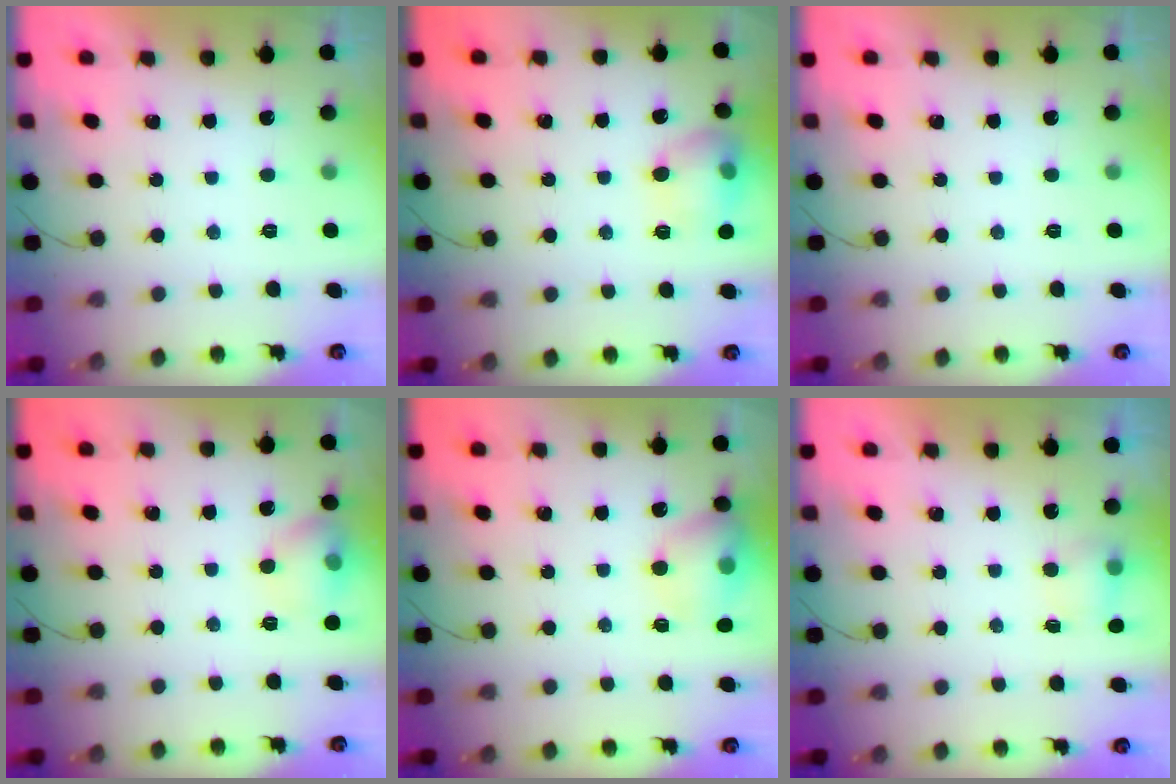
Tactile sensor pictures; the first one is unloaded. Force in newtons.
{"total": 11.9, "press": 11.9, "slide": 1.3}
{"total": 0.0}
{"total": 8.4, "press": 8.2, "slide": 1.8}
{"total": 11.8, "press": 11.6, "slide": 1.8}
{"total": 4.3, "press": 4.1, "slide": 1.2}